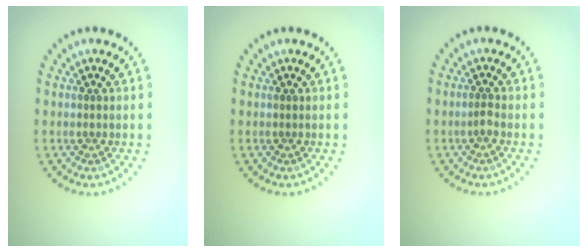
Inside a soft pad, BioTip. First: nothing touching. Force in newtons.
{"total": 0.0}
{"total": 0.8, "press": 0.6, "slide": 0.5}